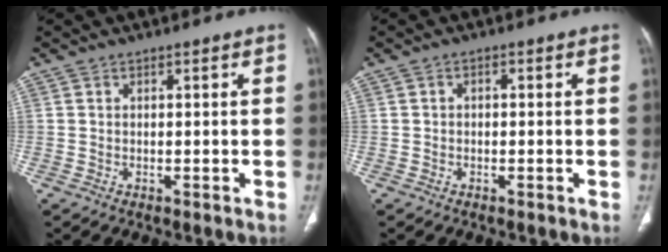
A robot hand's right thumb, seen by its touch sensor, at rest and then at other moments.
{"total": 0.8, "force": [-0.1, 0.6, 0.5], "torque": [-0.006, 0.002, -0.006]}